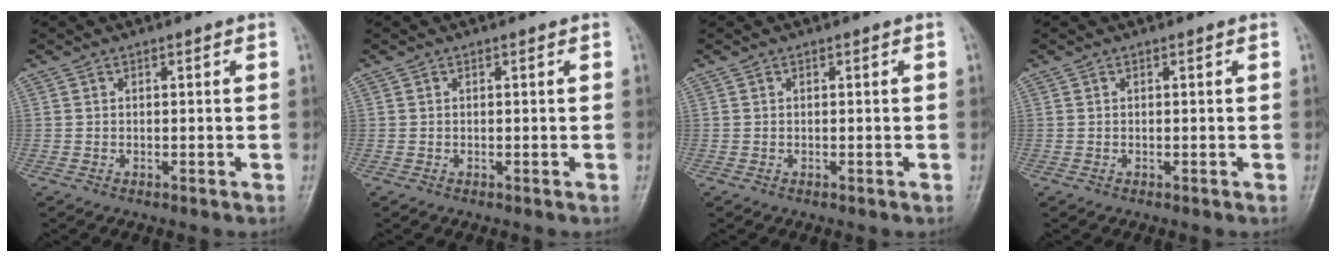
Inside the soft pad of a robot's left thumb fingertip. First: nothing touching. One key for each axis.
{"total": 0.0}
{"total": 0.0}
{"total": 0.0}